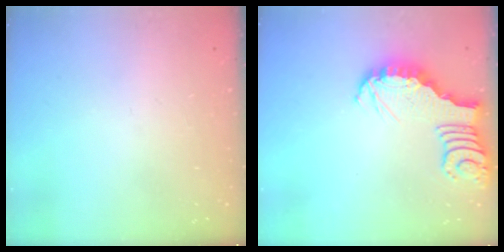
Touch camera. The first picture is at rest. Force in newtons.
{"total": 4.1, "press": 4.1, "slide": 0.4}